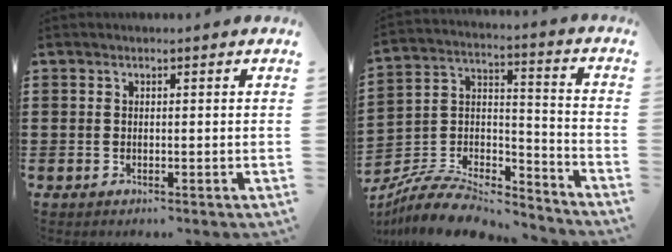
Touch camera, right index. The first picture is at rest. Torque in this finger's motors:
{"motor_torque": [-1.18, 0.96, -0.45, -0.21]}